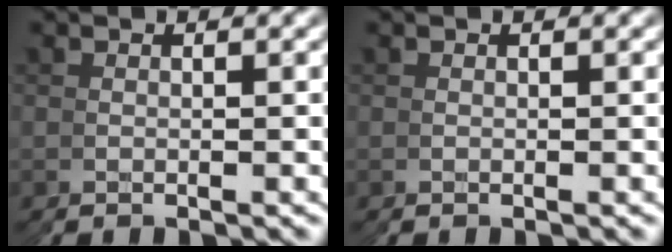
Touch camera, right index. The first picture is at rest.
{"total": 0.0}